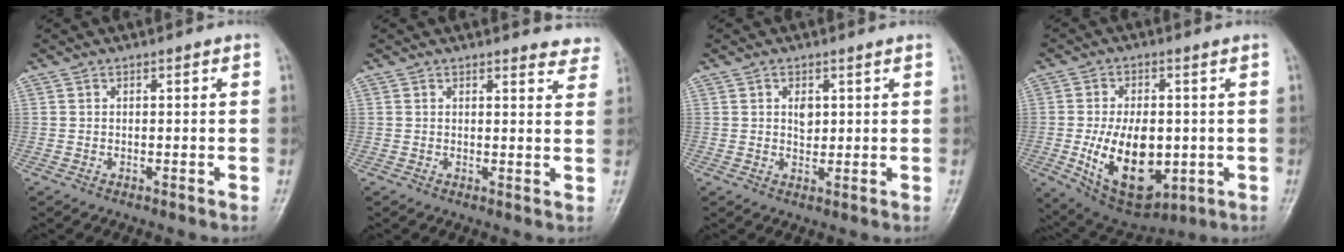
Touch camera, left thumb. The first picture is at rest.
{"total": 5.2, "force": [4.9, 1.4, 0.6], "torque": [0.020, -0.030, 0.034]}
{"total": 2.5, "force": [0.9, 1.5, 1.9], "torque": [-0.022, -0.005, 0.015]}
{"total": 15.4, "force": [-1.9, 8.9, 12.4], "torque": [-0.183, -0.007, -0.005]}